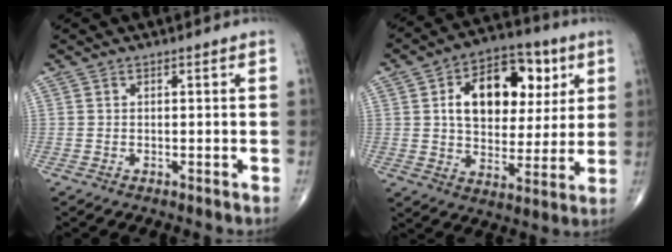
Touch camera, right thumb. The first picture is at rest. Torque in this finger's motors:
{"motor_torque": [0.83, 3.49, 0.21, 0.08, 0.07]}